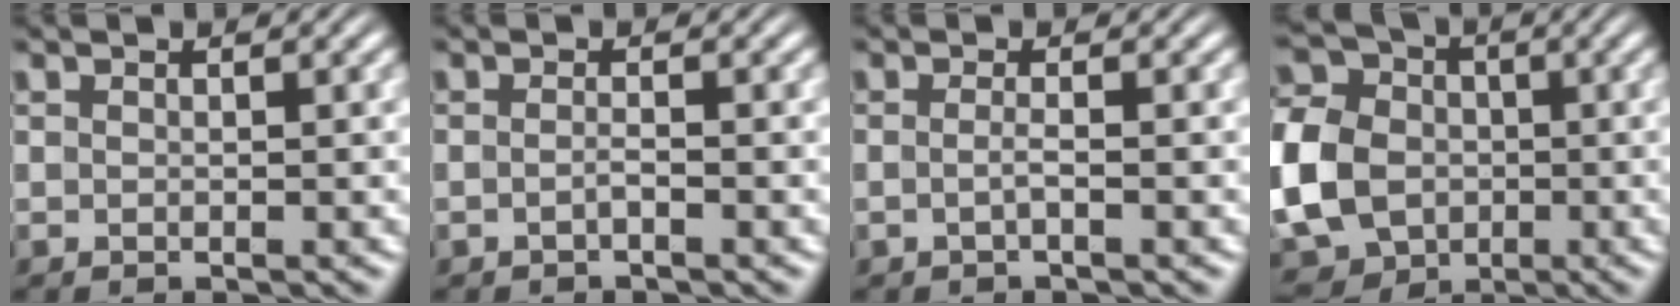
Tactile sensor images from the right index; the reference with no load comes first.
{"total": 1.1, "force": [-0.8, 0.4, 0.6], "torque": [-0.017, -0.004, -0.014]}
{"total": 1.2, "force": [-0.8, 0.2, 0.9], "torque": [-0.025, -0.008, -0.012]}
{"total": 12.2, "force": [-2.3, 10.7, 5.2], "torque": [-0.137, -0.050, -0.032]}